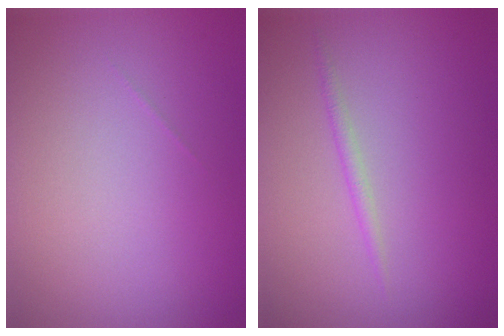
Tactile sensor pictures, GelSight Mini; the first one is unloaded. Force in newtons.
{"total": 0.8, "press": 0.8, "slide": 0.0}